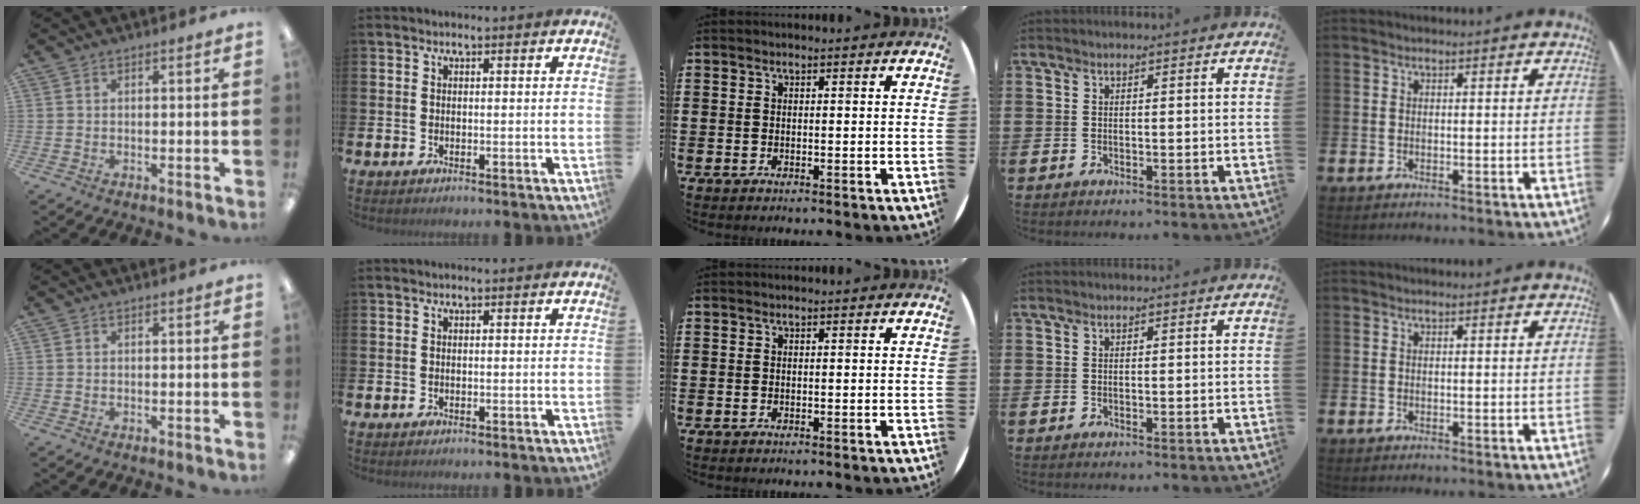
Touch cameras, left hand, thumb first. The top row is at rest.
{}